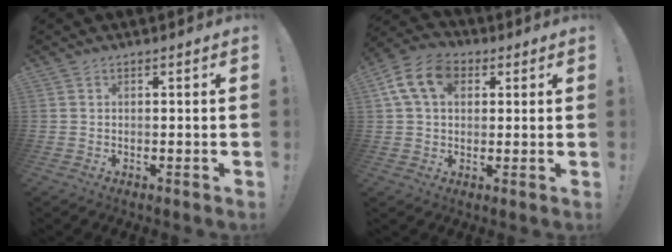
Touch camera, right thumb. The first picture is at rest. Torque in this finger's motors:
{"motor_torque": [0.33, 0.32, 0.41, 0.19, 0.03]}